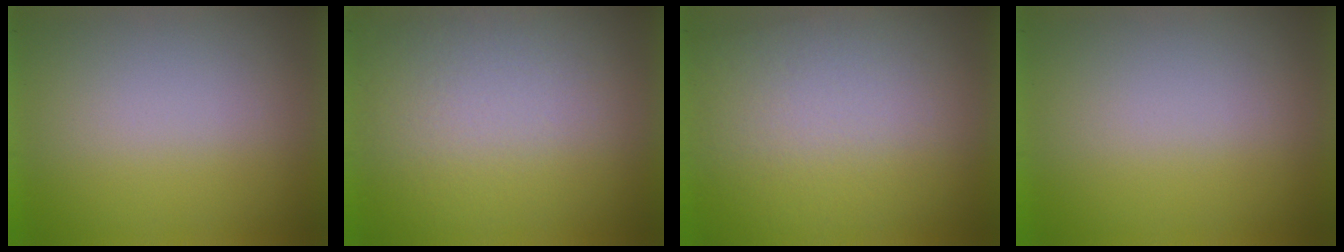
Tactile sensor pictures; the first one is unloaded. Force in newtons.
{"total": 4.1}
{"total": 2.6}
{"total": 0.0}